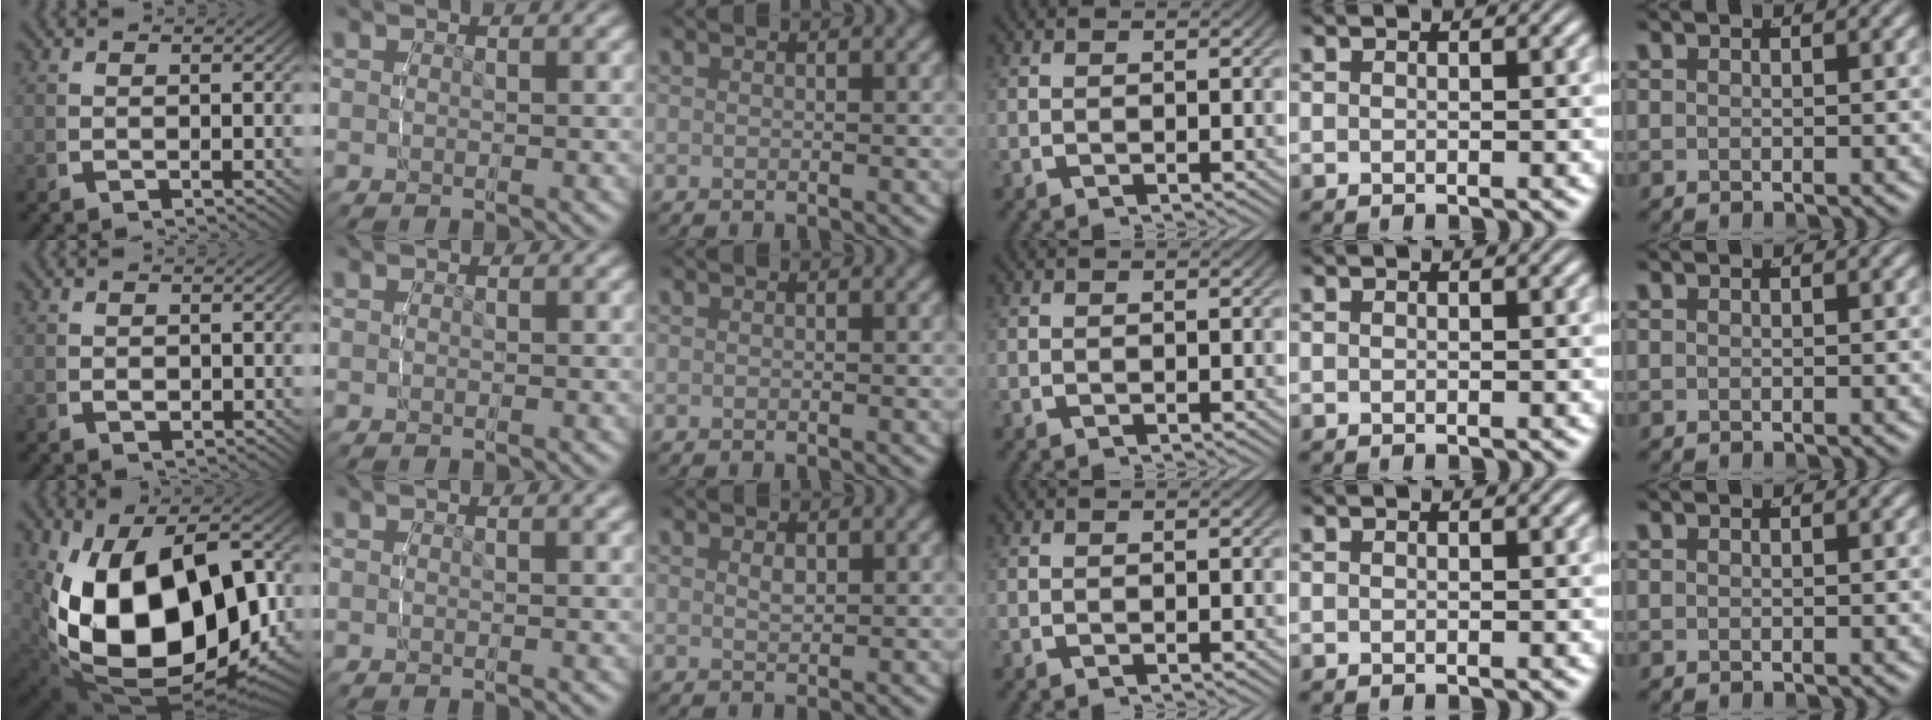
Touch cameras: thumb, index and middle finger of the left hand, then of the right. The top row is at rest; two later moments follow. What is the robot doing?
{"motion": "lift_and_place", "object": "tape"}